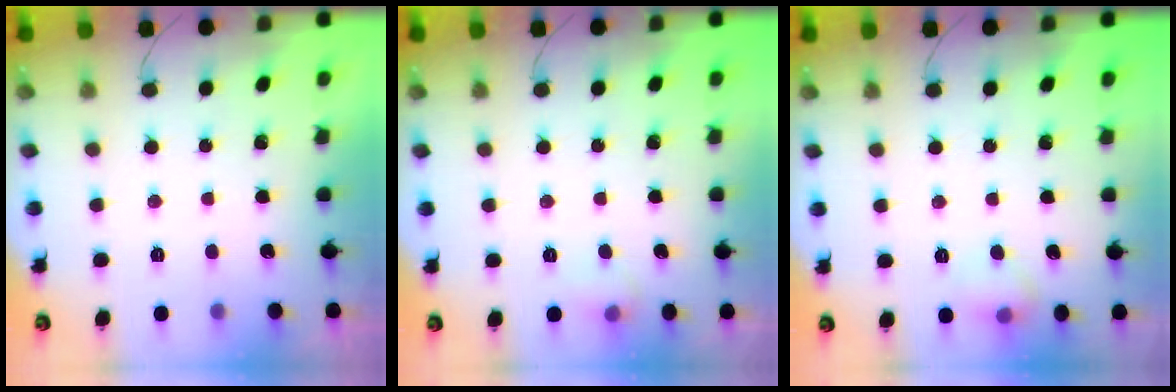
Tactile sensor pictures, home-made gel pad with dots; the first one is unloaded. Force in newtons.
{"total": 5.4, "press": 5.1, "slide": 1.7}
{"total": 5.8, "press": 5.5, "slide": 1.7}